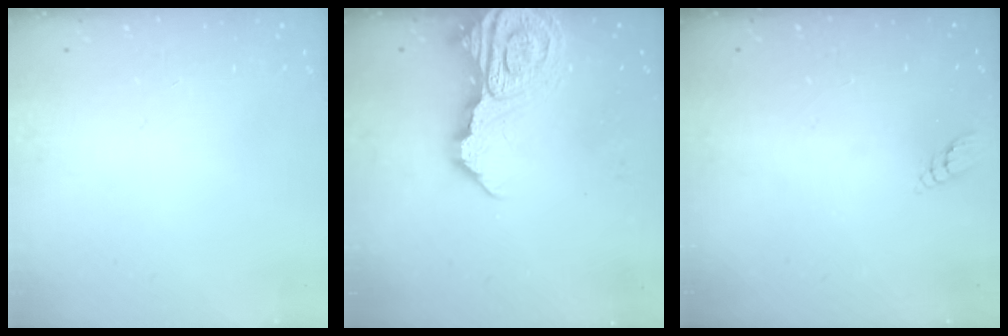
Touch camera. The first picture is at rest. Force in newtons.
{"total": 19.5, "press": 19.3, "slide": 2.3}
{"total": 2.9, "press": 2.9, "slide": 0.3}